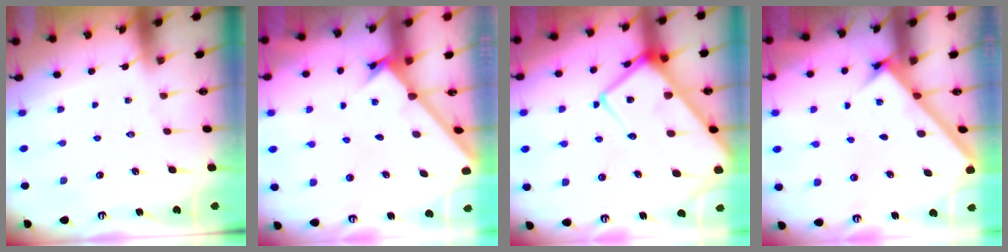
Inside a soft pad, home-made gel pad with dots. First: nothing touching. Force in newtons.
{"total": 1.8, "press": 1.8, "slide": 0.2}
{"total": 17.9, "press": 17.9, "slide": 1.6}
{"total": 2.6, "press": 2.6, "slide": 0.3}